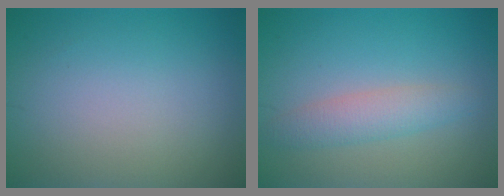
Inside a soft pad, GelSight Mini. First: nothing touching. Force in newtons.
{"total": 2.8, "press": 2.8, "slide": 0.1}